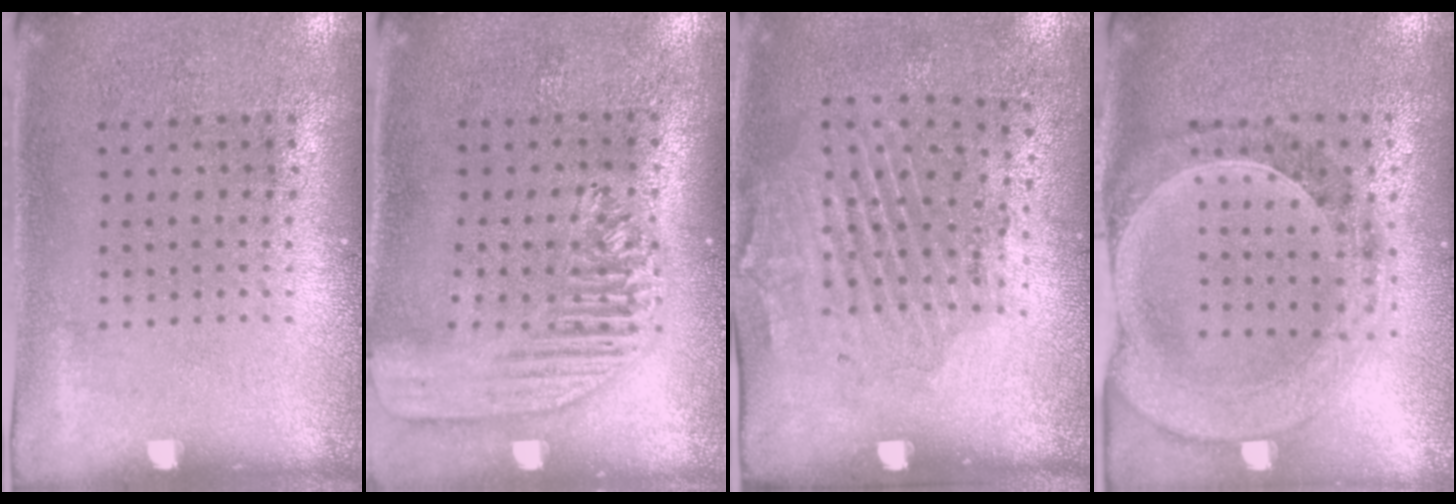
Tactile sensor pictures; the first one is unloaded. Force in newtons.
{"total": 1.8, "press": 1.6, "slide": 0.7}
{"total": 1.9, "press": 1.2, "slide": 1.5}
{"total": 1.4, "press": 1.4, "slide": 0.2}